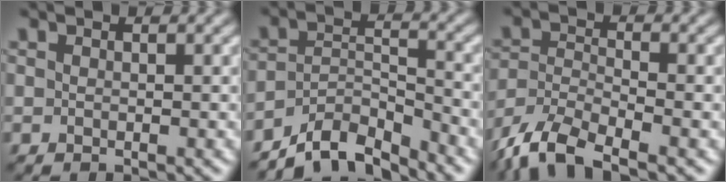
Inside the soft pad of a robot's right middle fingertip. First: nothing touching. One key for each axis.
{"total": 6.2, "fx": -5.4, "fy": 1.7, "fz": 2.5, "tx": -0.039, "ty": -0.005, "tz": -0.101}
{"total": 7.1, "fx": -5.4, "fy": 2.3, "fz": 4.0, "tx": -0.079, "ty": -0.009, "tz": -0.114}